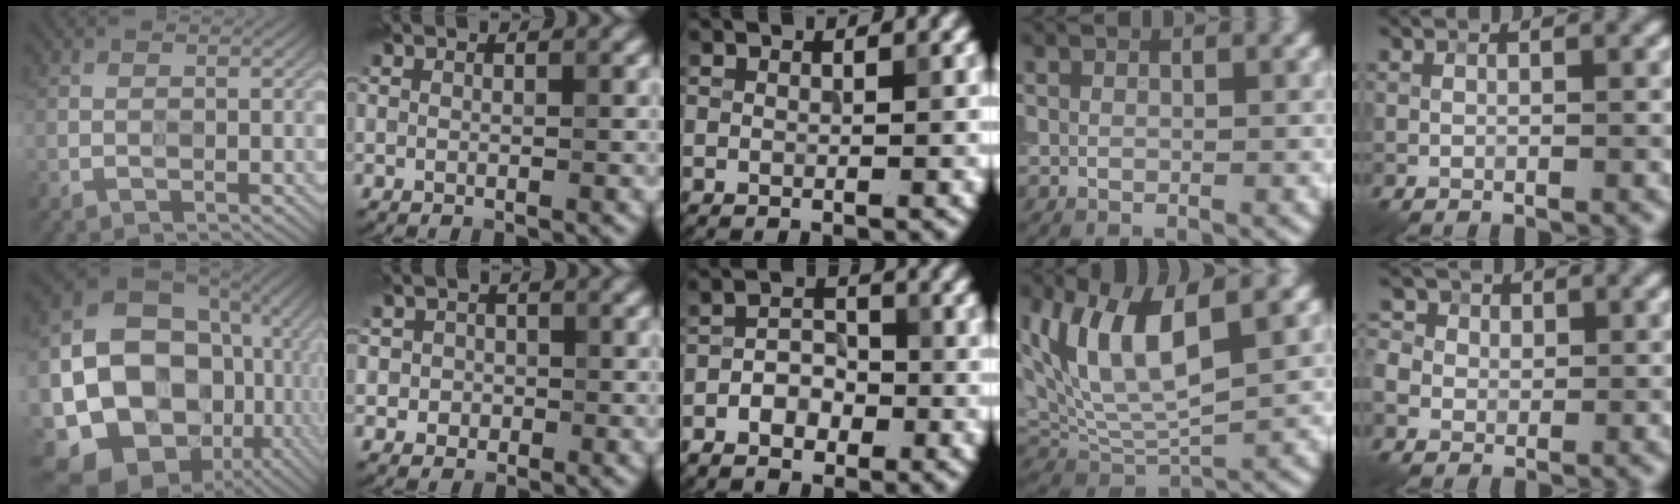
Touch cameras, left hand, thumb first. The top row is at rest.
{"thumb": {"total": 19.4, "force": [-4.4, 15.9, 10.2], "torque": [-0.222, -0.046, -0.059]}, "index": {"total": 2.2, "force": [0.1, 2.2, 0.6], "torque": [0.012, 0.002, -0.013]}, "middle": {"total": 3.3, "force": [-2.0, 2.1, 1.6], "torque": [-0.025, 0.004, -0.039]}, "ring": {"total": 9.7, "force": [4.1, 3.4, 8.0], "torque": [-0.170, 0.003, 0.077]}, "little": {"total": 5.2, "force": [1.0, 4.7, 2.0], "torque": [-0.035, 0.033, -0.005]}}